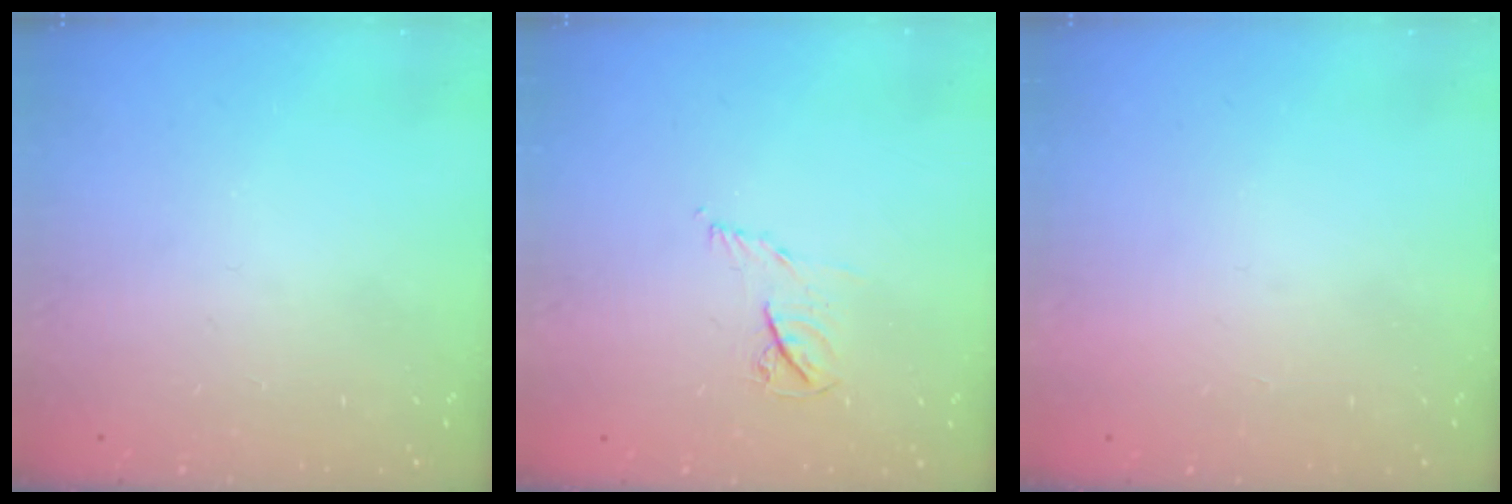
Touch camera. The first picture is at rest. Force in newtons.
{"total": 4.4, "press": 4.3, "slide": 0.6}
{"total": 1.5, "press": 1.5, "slide": 0.1}